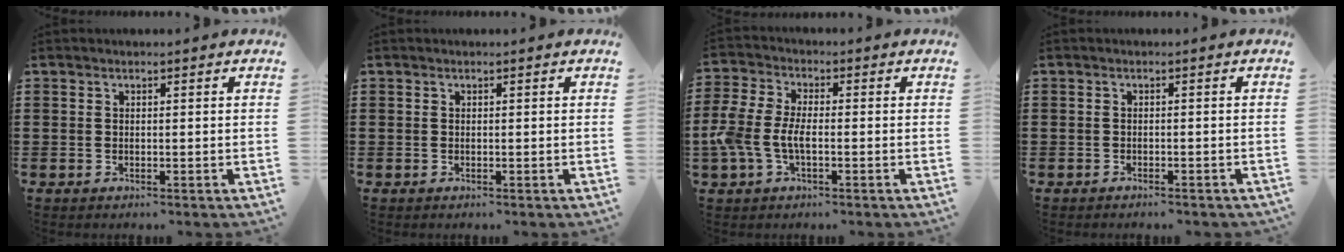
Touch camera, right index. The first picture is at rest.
{"total": 0.0}
{"total": 5.6, "force": [-1.7, 2.9, 4.5], "torque": [-0.119, -0.003, -0.041]}
{"total": 0.9, "force": [-0.9, 0.1, 0.1], "torque": [-0.006, 0.000, -0.018]}